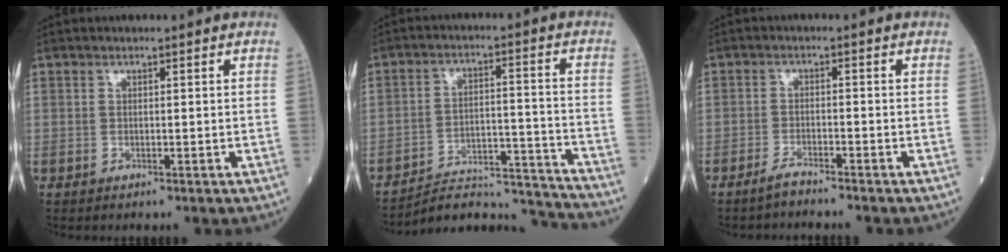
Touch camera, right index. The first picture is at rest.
{"total": 13.9, "force": [-13.9, 0.0, 1.0], "torque": [-0.002, 0.032, -0.210]}
{"total": 2.0, "force": [-1.9, -0.2, 0.7], "torque": [-0.021, -0.006, -0.039]}